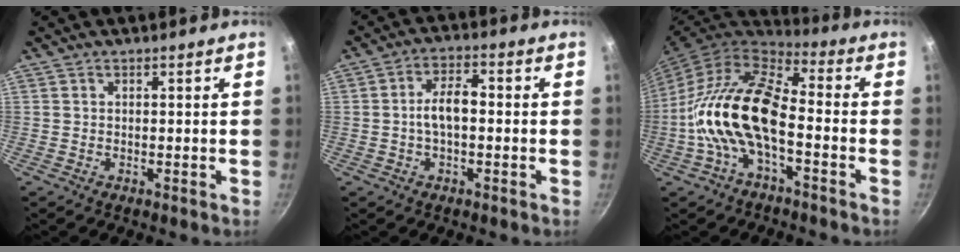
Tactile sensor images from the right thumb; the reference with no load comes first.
{"total": 6.3, "force": [-0.5, 3.2, 5.4], "torque": [-0.086, 0.028, -0.015]}
{"total": 16.5, "force": [-3.4, 8.1, 14.0], "torque": [-0.257, 0.040, -0.079]}